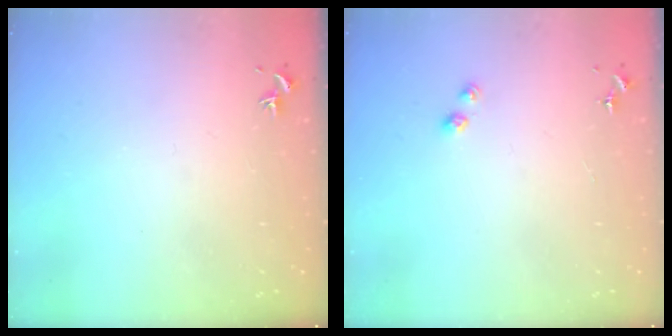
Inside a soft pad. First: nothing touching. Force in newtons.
{"total": 2.6, "press": 2.6, "slide": 0.4}